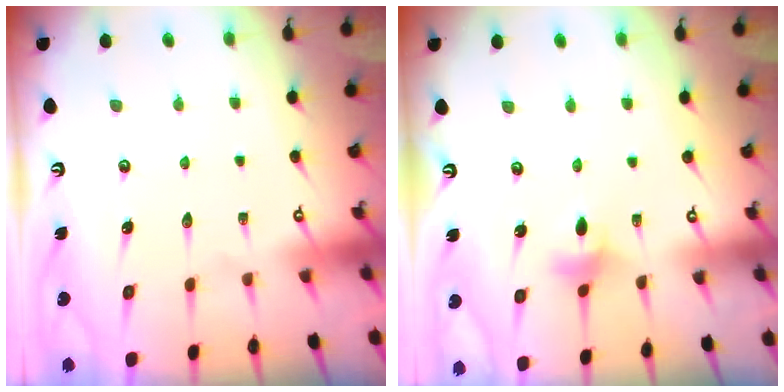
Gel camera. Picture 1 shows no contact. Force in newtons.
{"total": 3.5, "press": 3.5, "slide": 0.4}